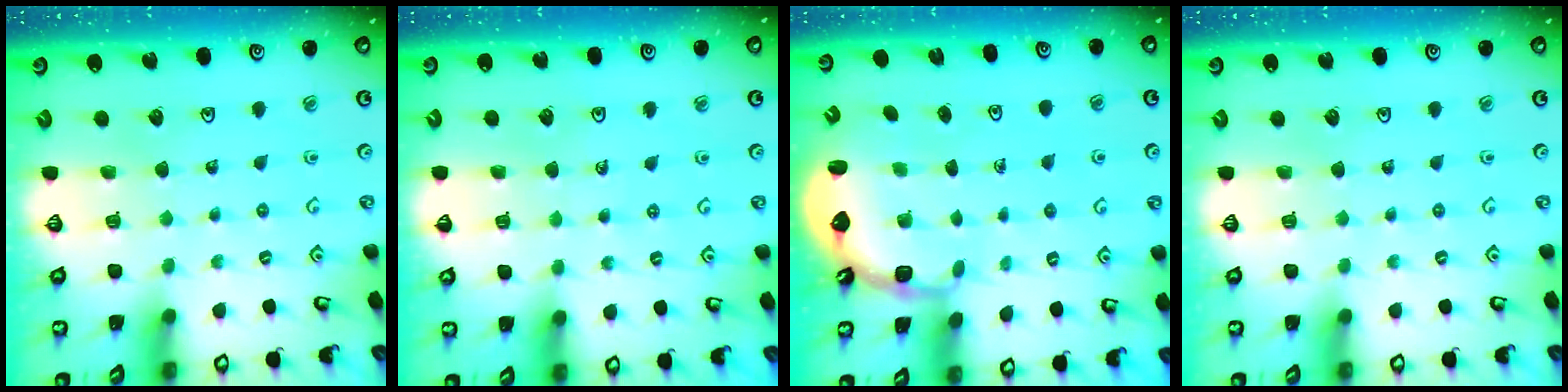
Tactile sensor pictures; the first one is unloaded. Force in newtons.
{"total": 3.1, "press": 3.1, "slide": 0.4}
{"total": 2.6, "press": 2.2, "slide": 1.4}
{"total": 0.0}